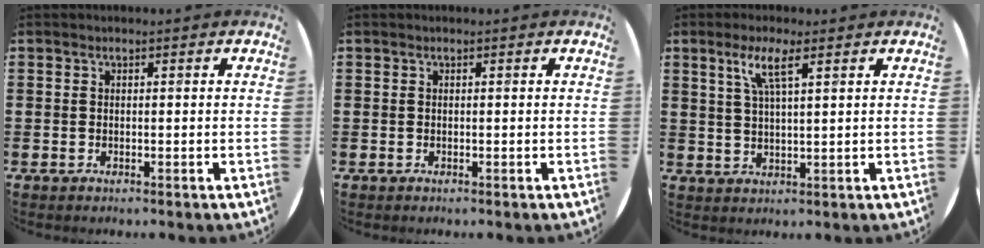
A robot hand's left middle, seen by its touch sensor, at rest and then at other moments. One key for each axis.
{"total": 0.0}
{"total": 4.7, "fx": 2.7, "fy": 0.6, "fz": 3.8, "tx": -0.082, "ty": 0.006, "tz": 0.045}